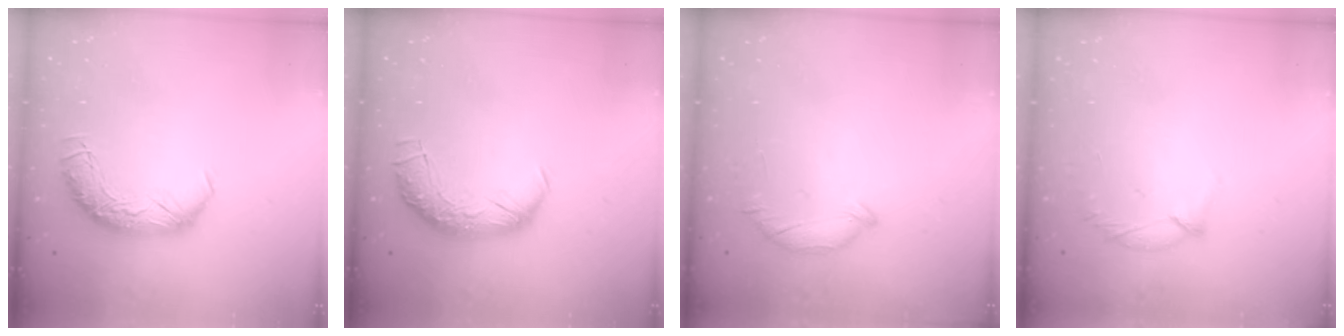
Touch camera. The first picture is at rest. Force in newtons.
{"total": 2.3, "press": 1.0, "slide": 2.1}
{"total": 6.4, "press": 6.3, "slide": 0.6}
{"total": 5.9, "press": 5.8, "slide": 0.9}